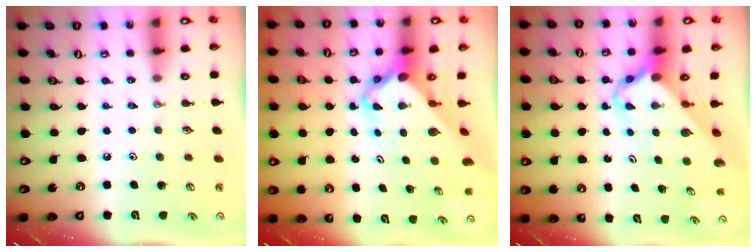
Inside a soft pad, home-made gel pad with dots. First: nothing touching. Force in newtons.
{"total": 5.6, "press": 5.6, "slide": 0.5}
{"total": 5.2, "press": 5.2, "slide": 0.7}